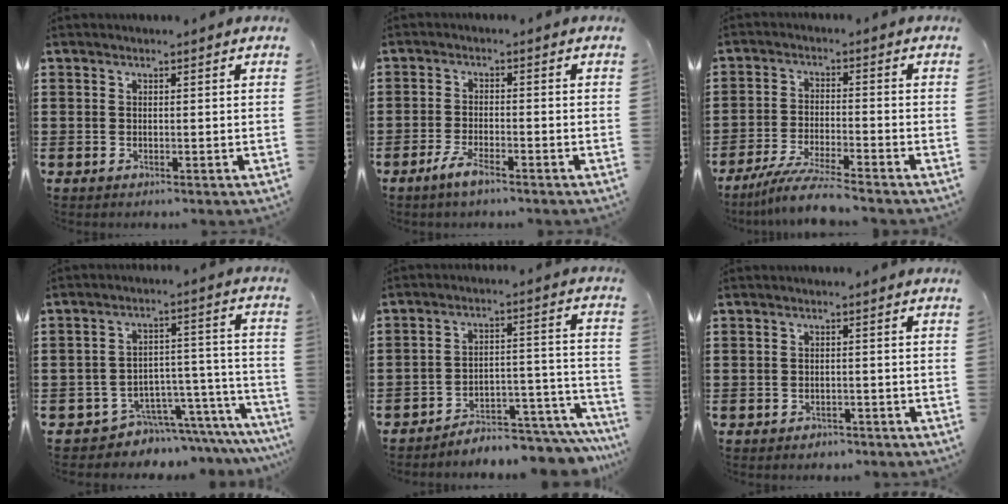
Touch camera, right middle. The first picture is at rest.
{"total": 3.5, "force": [-2.4, 0.6, 2.5], "torque": [-0.054, -0.002, -0.048]}
{"total": 6.1, "force": [-5.4, -0.3, 2.8], "torque": [-0.062, -0.019, -0.104]}
{"total": 5.1, "force": [-4.8, 1.8, 0.0], "torque": [-0.011, 0.006, -0.095]}
{"total": 5.0, "force": [-4.8, 0.4, 1.1], "torque": [-0.017, 0.003, -0.095]}
{"total": 1.0, "force": [-0.9, 0.3, 0.0], "torque": [-0.004, 0.001, -0.022]}